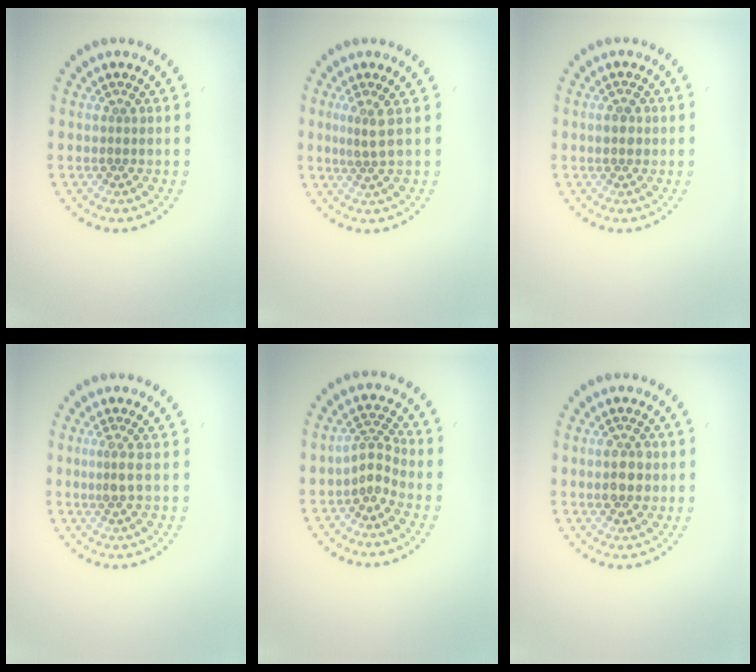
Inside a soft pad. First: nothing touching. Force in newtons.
{"total": 1.9, "press": 1.3, "slide": 1.4}
{"total": 1.4, "press": 1.4, "slide": 0.1}
{"total": 1.8, "press": 1.4, "slide": 1.1}
{"total": 2.4, "press": 1.5, "slide": 1.9}
{"total": 2.8, "press": 2.8, "slide": 0.2}